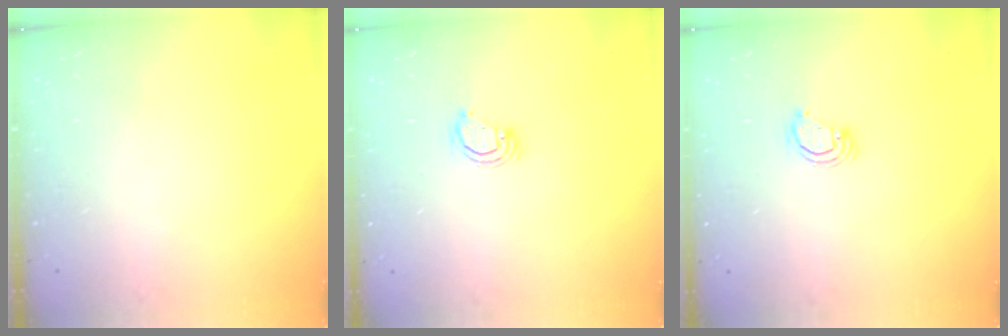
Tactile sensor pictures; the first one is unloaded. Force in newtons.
{"total": 2.5, "press": 2.5, "slide": 0.2}
{"total": 2.5, "press": 2.5, "slide": 0.2}